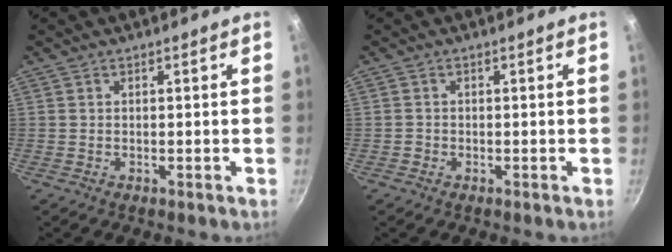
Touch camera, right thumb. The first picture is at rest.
{"total": 0.5, "force": [-0.3, 0.5, 0.0], "torque": [0.001, 0.002, -0.005]}